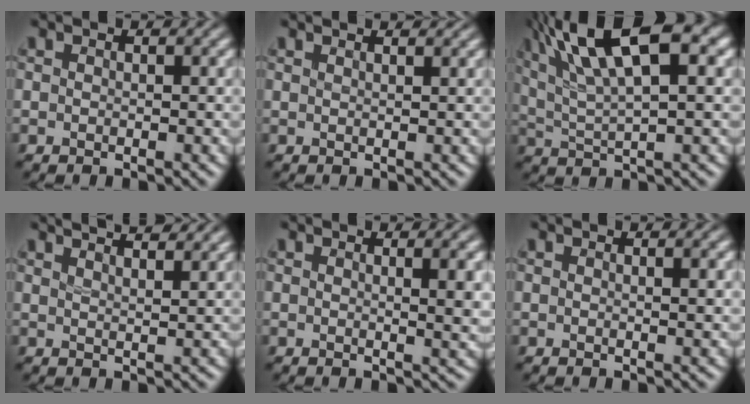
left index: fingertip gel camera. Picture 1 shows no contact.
{"total": 2.7, "force": [2.1, 1.0, 1.4], "torque": [0.004, 0.010, -0.004]}
{"total": 11.9, "force": [5.4, 3.7, 9.9], "torque": [-0.176, 0.021, 0.089]}
{"total": 6.2, "force": [5.0, 1.8, 3.2], "torque": [-0.018, 0.033, 0.031]}
{"total": 3.5, "force": [1.0, 1.1, 3.2], "torque": [-0.030, 0.001, 0.012]}
{"total": 1.5, "force": [0.6, 0.5, 1.3], "torque": [-0.010, 0.005, 0.005]}